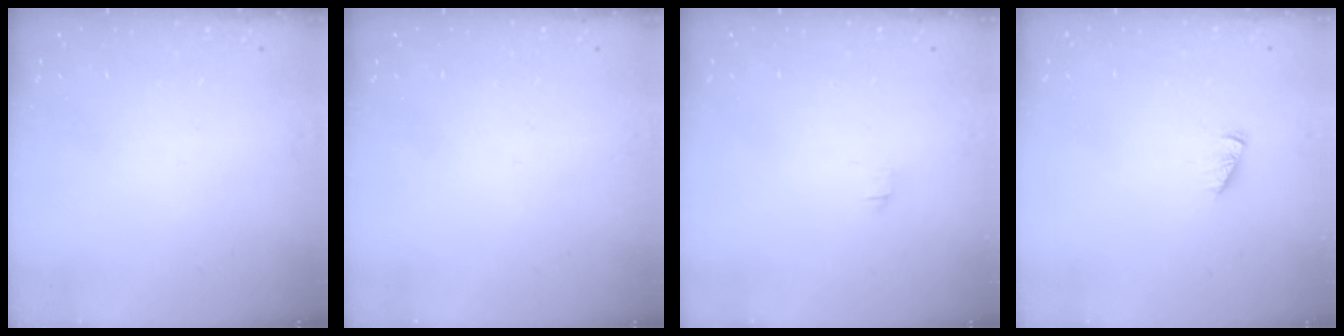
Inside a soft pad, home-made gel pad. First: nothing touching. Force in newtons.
{"total": 0.0}
{"total": 0.0}
{"total": 2.0, "press": 2.0, "slide": 0.3}